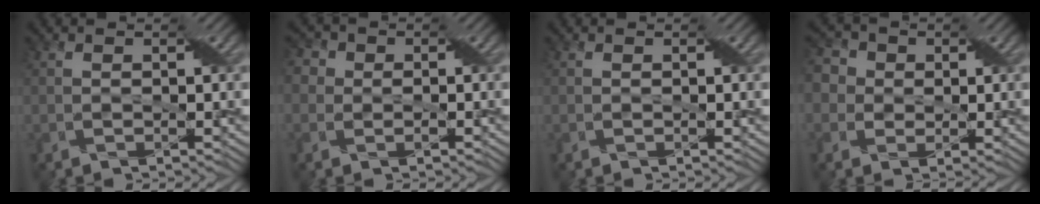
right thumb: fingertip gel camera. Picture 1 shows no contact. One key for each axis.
{"total": 4.5, "fx": 0.9, "fy": 4.0, "fz": 1.9, "tx": -0.033, "ty": 0.011, "tz": -0.019}
{"total": 0.0}
{"total": 5.7, "fx": 1.3, "fy": 5.0, "fz": 2.4, "tx": -0.076, "ty": 0.021, "tz": -0.004}